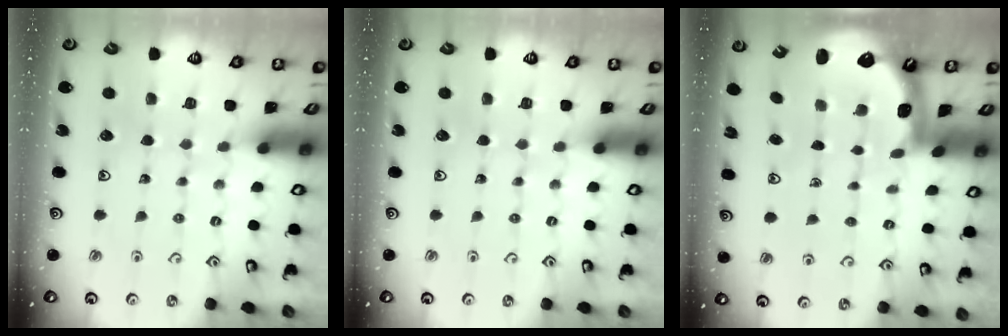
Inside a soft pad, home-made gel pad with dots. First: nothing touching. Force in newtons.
{"total": 0.0}
{"total": 1.4, "press": 1.3, "slide": 0.6}